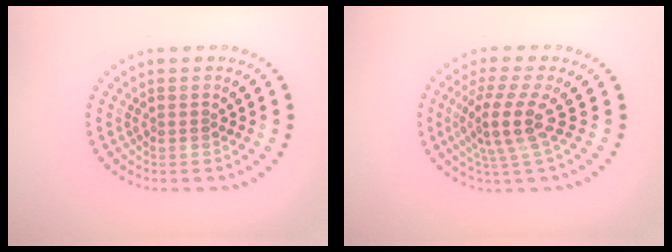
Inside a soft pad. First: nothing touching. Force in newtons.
{"total": 3.8, "press": 2.7, "slide": 2.7}